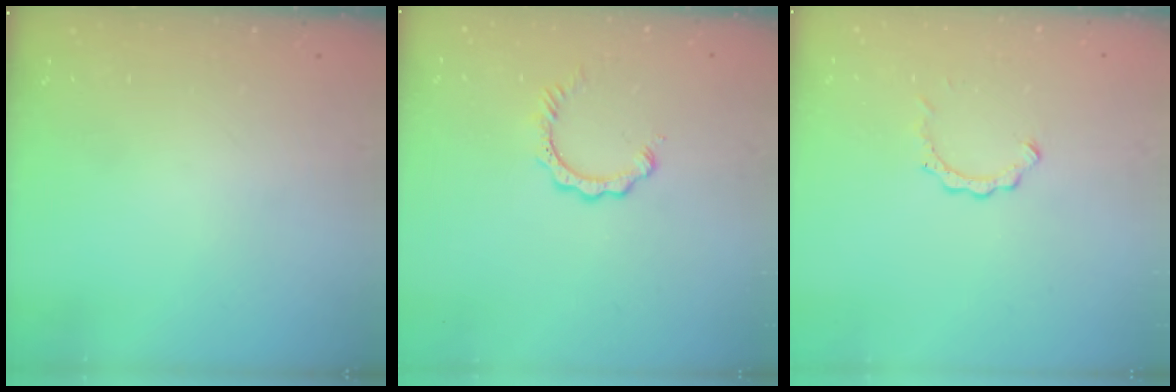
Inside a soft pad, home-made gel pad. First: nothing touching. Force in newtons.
{"total": 2.9, "press": 2.9, "slide": 0.5}
{"total": 2.0, "press": 2.0, "slide": 0.2}